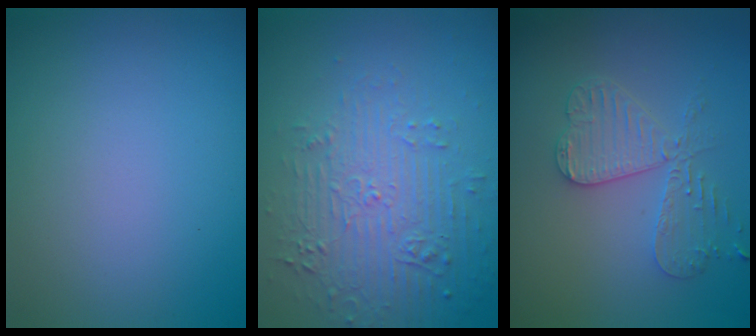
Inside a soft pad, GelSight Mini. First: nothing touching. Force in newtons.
{"total": 5.8, "press": 3.7, "slide": 4.4}
{"total": 4.0, "press": 3.7, "slide": 1.5}